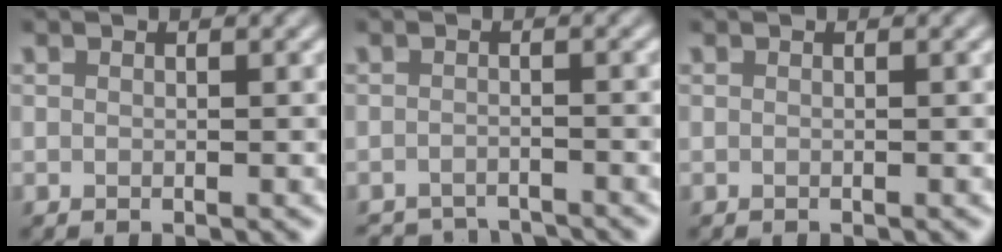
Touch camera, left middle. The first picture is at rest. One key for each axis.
{"total": 3.3, "fx": -3.2, "fy": 0.4, "fz": 0.1, "tx": 0.004, "ty": -0.007, "tz": -0.052}
{"total": 0.0}